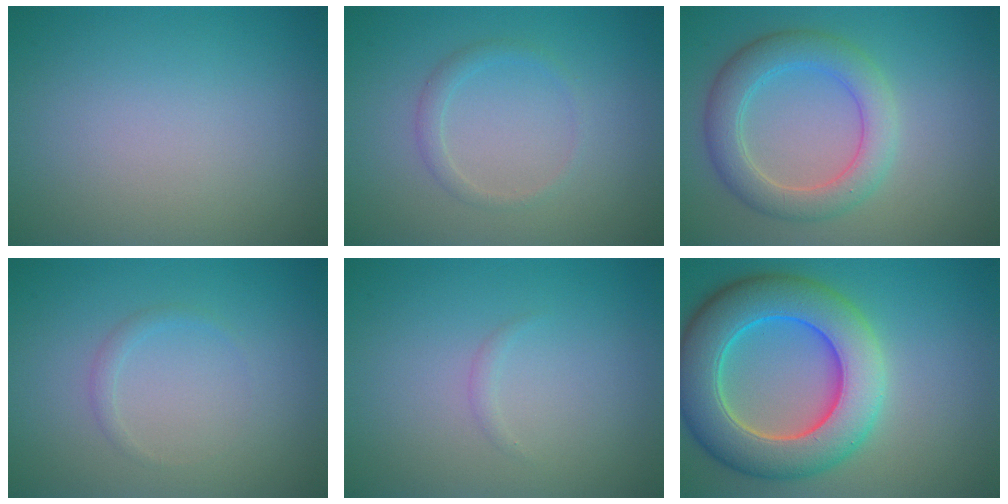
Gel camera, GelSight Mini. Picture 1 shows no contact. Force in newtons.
{"total": 1.3, "press": 1.3, "slide": 0.1}
{"total": 4.5, "press": 4.5, "slide": 0.3}
{"total": 0.8, "press": 0.8, "slide": 0.1}
{"total": 0.5, "press": 0.5, "slide": 0.0}
{"total": 10.1, "press": 10.1, "slide": 0.8}